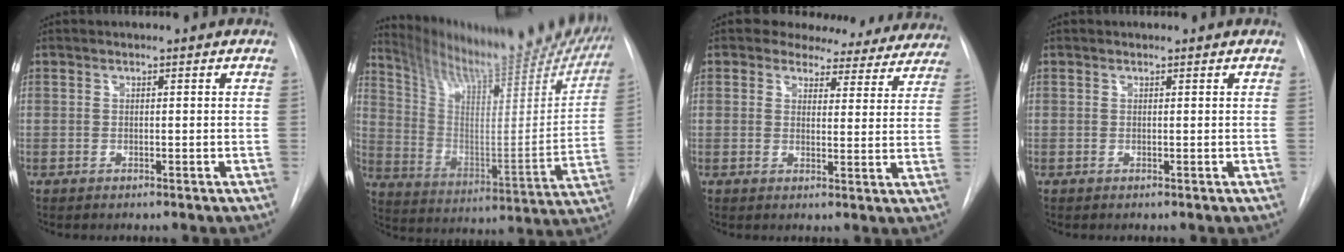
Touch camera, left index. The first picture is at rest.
{"total": 24.3, "force": [21.5, 4.4, 10.5], "torque": [-0.161, -0.055, 0.301]}
{"total": 15.5, "force": [13.9, 6.1, 3.3], "torque": [-0.016, -0.013, 0.139]}
{"total": 0.0}